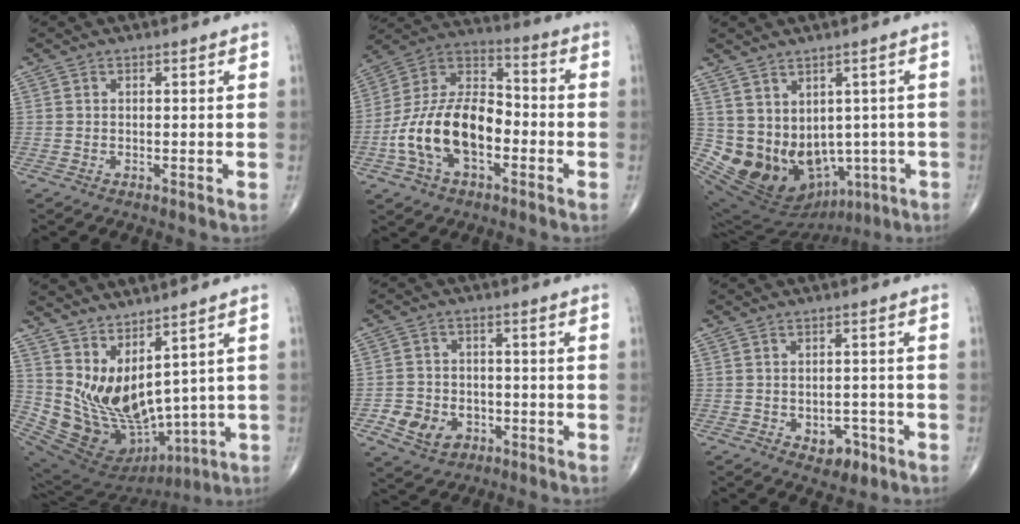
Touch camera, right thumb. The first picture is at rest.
{"total": 18.4, "force": [-4.9, 10.7, 14.2], "torque": [-0.252, 0.045, -0.091]}
{"total": 16.0, "force": [-3.1, 12.5, 9.5], "torque": [-0.140, 0.007, -0.010]}
{"total": 16.2, "force": [4.8, 8.5, 13.0], "torque": [-0.224, -0.059, 0.127]}
{"total": 7.7, "force": [-3.0, 6.1, 3.5], "torque": [-0.045, 0.025, -0.044]}
{"total": 4.8, "force": [-2.1, 3.2, 2.9], "torque": [-0.016, 0.015, -0.022]}